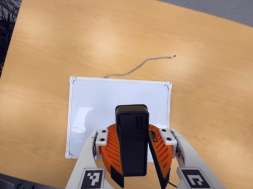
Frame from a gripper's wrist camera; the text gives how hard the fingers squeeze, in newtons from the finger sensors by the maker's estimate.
{"total": 10.6, "left": 10.5, "right": 10.8}